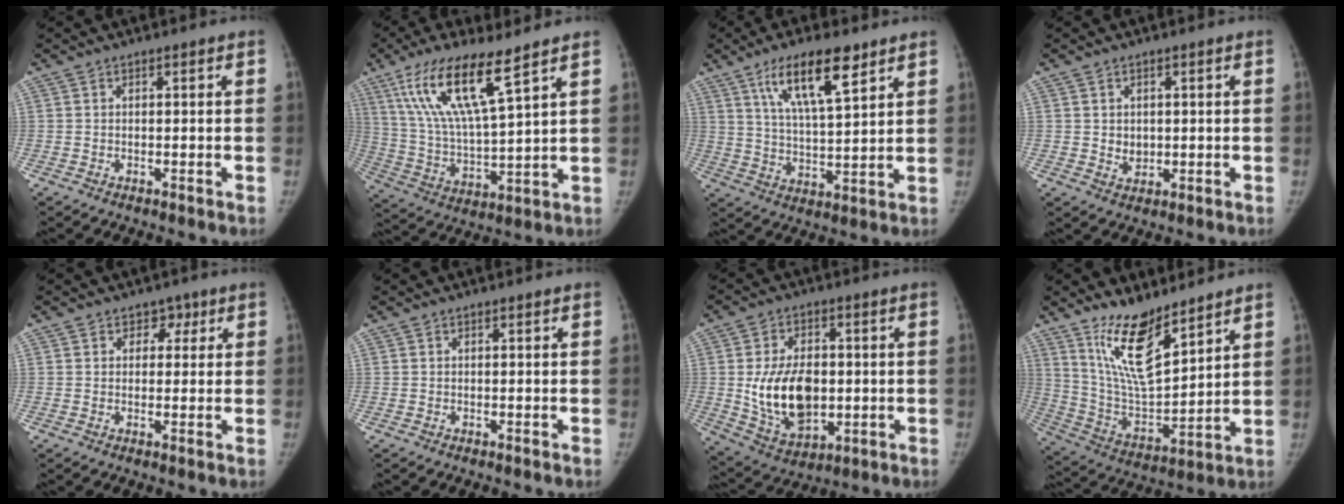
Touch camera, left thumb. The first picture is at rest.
{"total": 16.4, "force": [9.3, 3.2, 13.2], "torque": [-0.261, -0.038, 0.186]}
{"total": 13.1, "force": [7.5, 3.7, 10.1], "torque": [-0.164, -0.030, 0.137]}
{"total": 2.9, "force": [0.3, 2.4, 1.6], "torque": [-0.015, -0.005, 0.013]}
{"total": 3.1, "force": [1.4, 2.6, 1.0], "torque": [0.015, -0.004, 0.014]}
{"total": 0.0}
{"total": 15.1, "force": [-0.4, 9.8, 11.5], "torque": [-0.172, -0.008, 0.012]}
{"total": 15.0, "force": [10.3, 4.9, 9.7], "torque": [-0.148, -0.074, 0.208]}